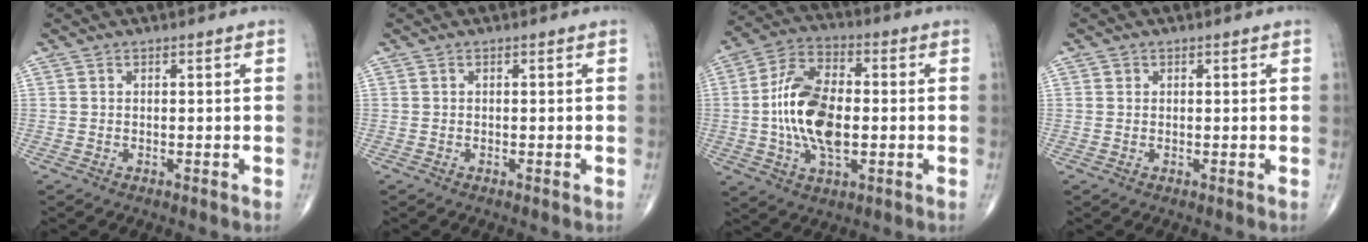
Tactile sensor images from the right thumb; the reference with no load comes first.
{"total": 0.0}
{"total": 15.2, "force": [-0.9, 8.1, 12.8], "torque": [-0.242, 0.015, -0.020]}
{"total": 0.7, "force": [0.2, 0.6, 0.1], "torque": [0.002, 0.001, 0.002]}